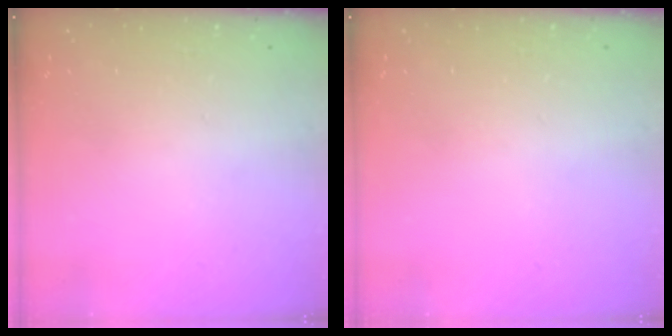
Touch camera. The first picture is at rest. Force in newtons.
{"total": 0.0}